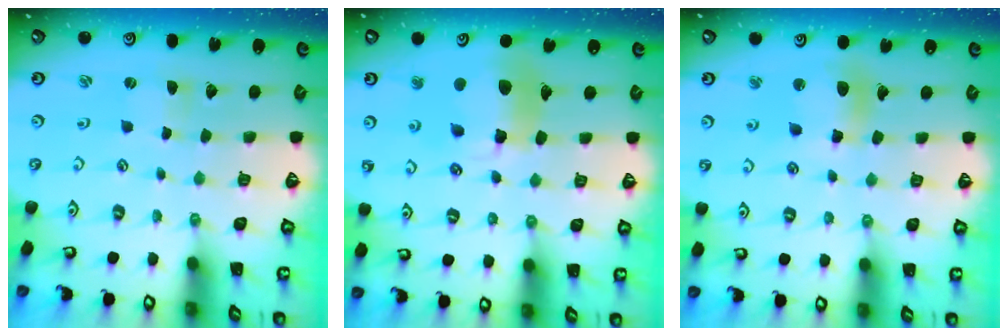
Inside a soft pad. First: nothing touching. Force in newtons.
{"total": 16.1, "press": 16.0, "slide": 1.8}
{"total": 11.1, "press": 10.8, "slide": 2.2}